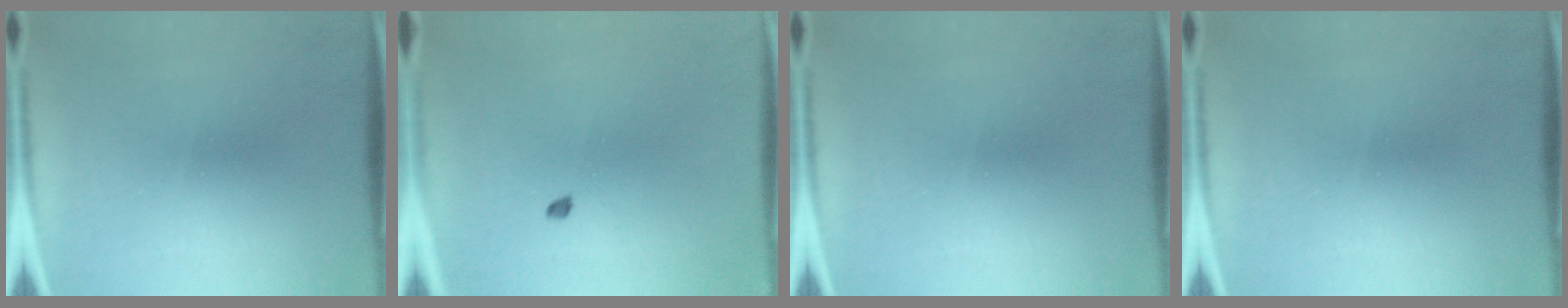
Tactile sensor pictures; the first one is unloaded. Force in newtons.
{"total": 0.9}
{"total": 0.0}
{"total": 0.0}